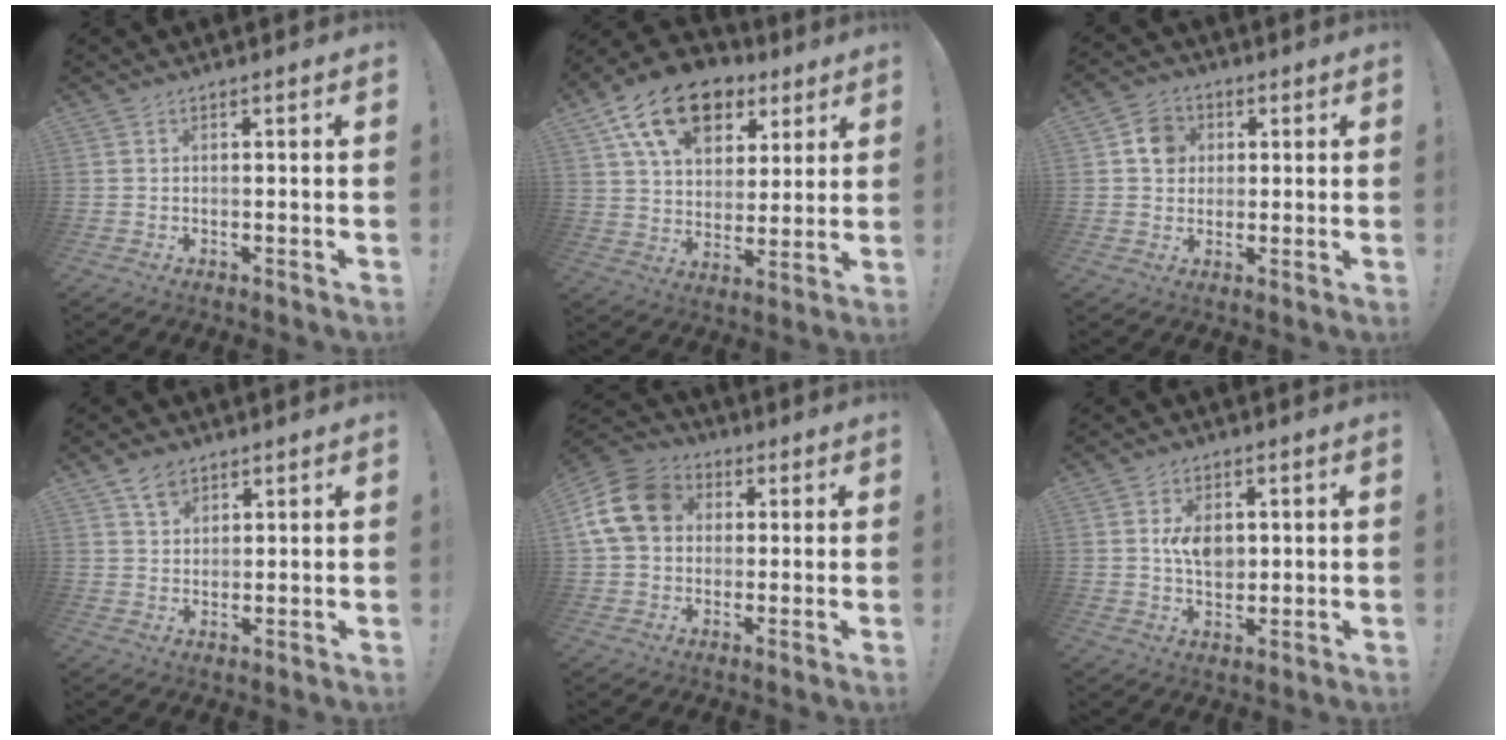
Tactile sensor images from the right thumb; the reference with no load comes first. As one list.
[{"total": 17.9, "force": [9.9, 11.3, 9.7], "torque": [-0.157, -0.047, 0.182]}, {"total": 7.4, "force": [2.0, 6.7, 2.5], "torque": [-0.028, 0.001, 0.040]}, {"total": 5.6, "force": [4.0, 3.4, 2.0], "torque": [-0.021, -0.019, 0.074]}, {"total": 15.5, "force": [3.2, 12.5, 8.6], "torque": [-0.153, 0.006, 0.068]}, {"total": 7.7, "force": [1.9, 5.3, 5.2], "torque": [-0.064, -0.005, 0.035]}]